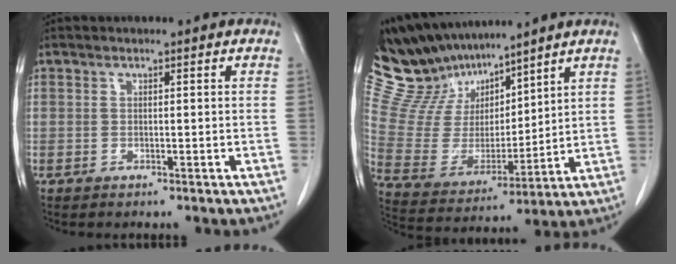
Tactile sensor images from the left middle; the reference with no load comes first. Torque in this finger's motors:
{"motor_torque": [0.43, -0.52, -0.07, -0.10]}